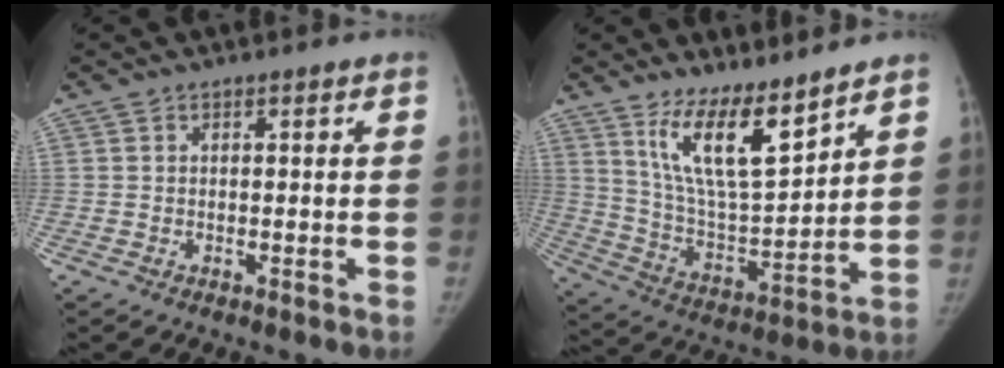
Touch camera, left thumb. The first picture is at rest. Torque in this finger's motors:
{"motor_torque": [0.22, 0.13, 1.48, -1.29, 0.13]}